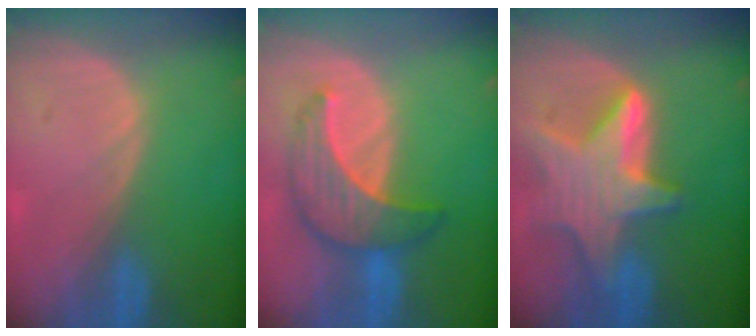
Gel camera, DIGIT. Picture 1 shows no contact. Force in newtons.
{"total": 7.7, "press": 7.7, "slide": 0.4}
{"total": 9.5, "press": 9.5, "slide": 0.6}